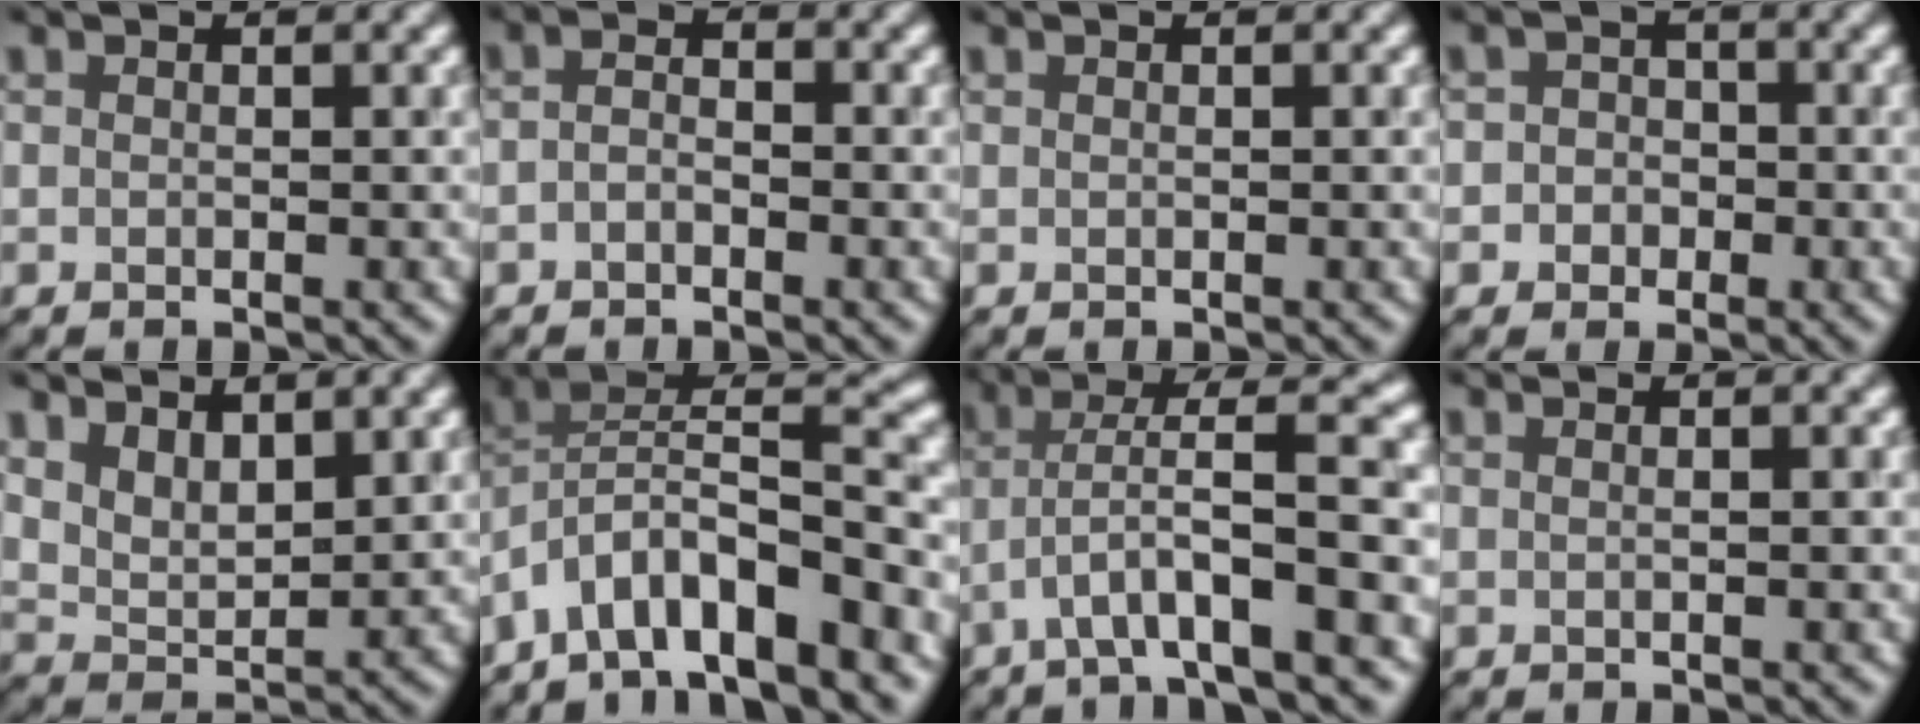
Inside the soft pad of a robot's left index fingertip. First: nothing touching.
{"total": 1.1, "force": [-0.9, 0.4, 0.4], "torque": [-0.013, 0.001, -0.015]}
{"total": 0.0}
{"total": 2.2, "force": [-0.7, 2.1, 0.1], "torque": [0.025, 0.005, -0.026]}
{"total": 3.3, "force": [2.3, 1.4, 1.8], "torque": [-0.044, -0.007, 0.055]}
{"total": 9.2, "force": [-6.0, 3.0, 6.3], "torque": [-0.089, 0.015, -0.104]}
{"total": 6.9, "force": [-2.6, 0.9, 6.4], "torque": [-0.103, 0.023, -0.040]}
{"total": 1.8, "force": [0.7, 1.0, 1.3], "torque": [0.001, 0.007, -0.017]}